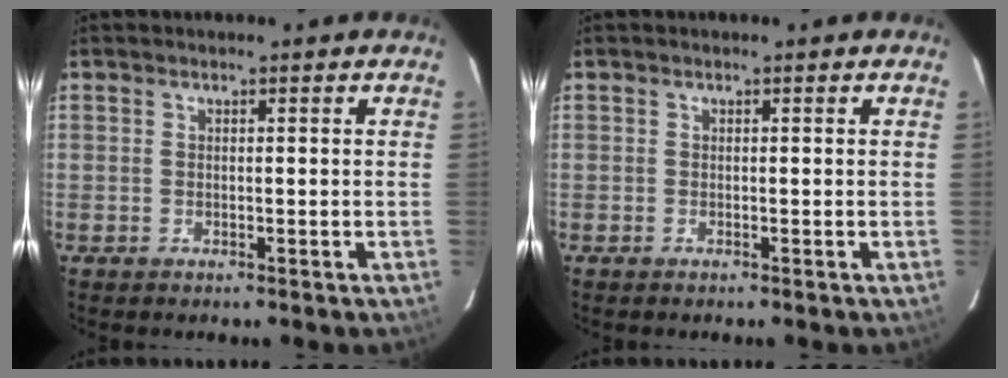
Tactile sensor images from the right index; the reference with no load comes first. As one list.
[{"total": 0.0}]